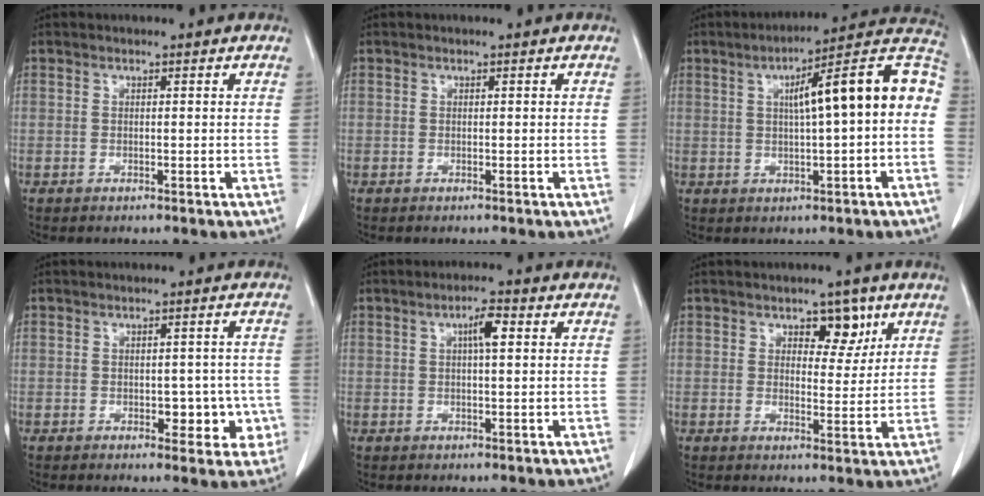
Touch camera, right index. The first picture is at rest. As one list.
[{"total": 0.0}, {"total": 14.8, "force": [1.7, 1.6, 14.6], "torque": [-0.202, 0.043, 0.019]}, {"total": 5.1, "force": [-1.1, 3.3, 3.8], "torque": [-0.023, 0.015, -0.005]}, {"total": 3.5, "force": [1.0, 0.6, 3.3], "torque": [-0.057, 0.006, 0.016]}, {"total": 5.0, "force": [2.8, 2.7, 3.1], "torque": [-0.032, 0.001, 0.039]}]